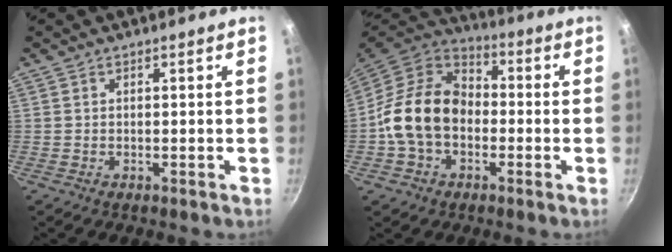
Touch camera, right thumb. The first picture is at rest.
{"total": 16.4, "force": [-2.1, 12.1, 10.9], "torque": [-0.159, 0.038, -0.054]}